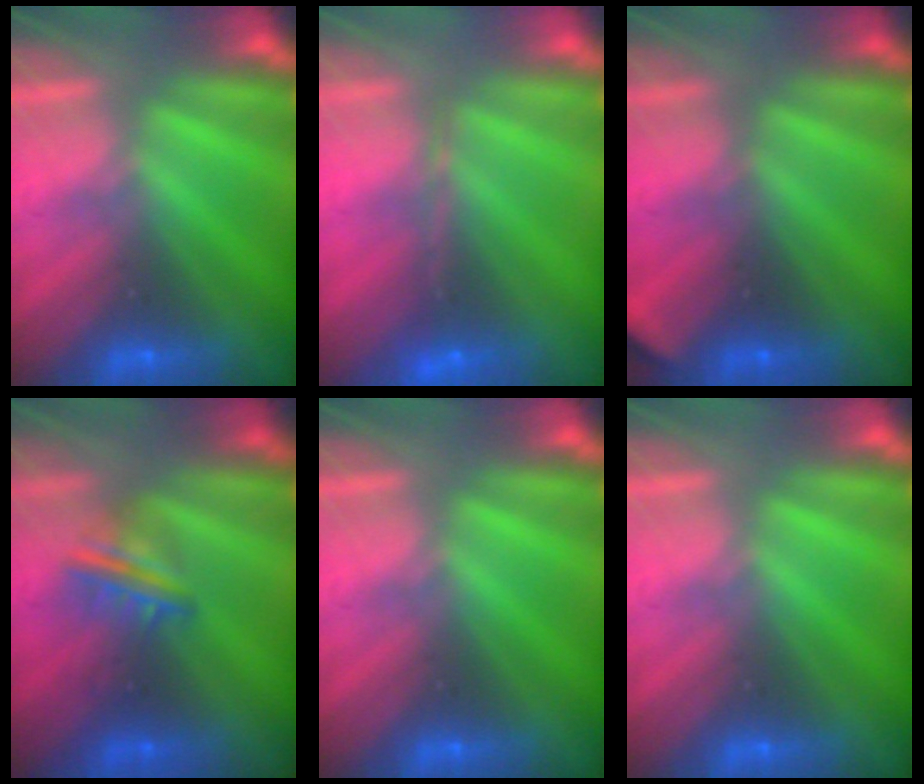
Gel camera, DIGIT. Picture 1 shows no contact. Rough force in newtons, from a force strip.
{"total": 1.7}
{"total": 2.1}
{"total": 2.8}
{"total": 0.0}
{"total": 0.0}